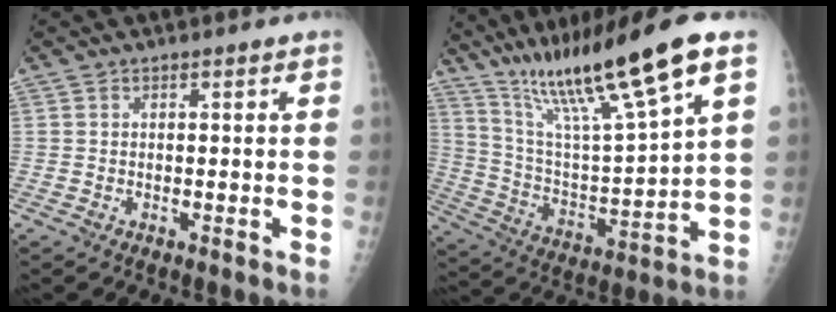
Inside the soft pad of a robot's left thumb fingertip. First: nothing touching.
{"total": 20.6, "force": [13.9, 1.2, 15.1], "torque": [-0.250, -0.050, 0.252]}